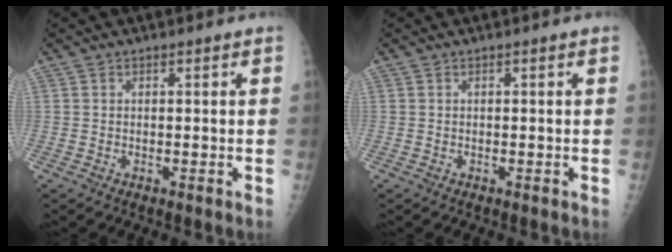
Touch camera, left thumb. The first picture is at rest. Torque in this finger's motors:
{"motor_torque": [0.00, 0.00, 0.00, 0.00, 0.00]}